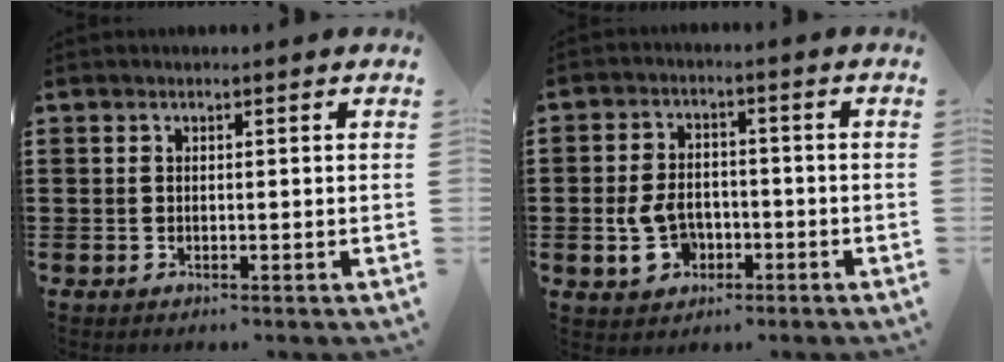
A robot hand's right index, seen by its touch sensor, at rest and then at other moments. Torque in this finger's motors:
{"motor_torque": [1.07, 1.06, 0.28, 0.13]}